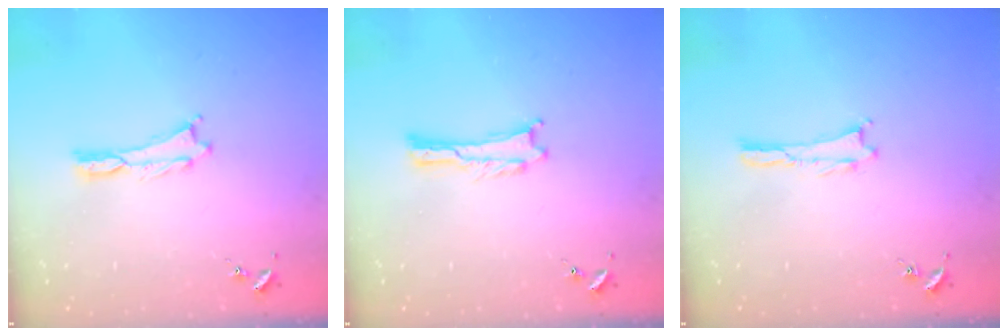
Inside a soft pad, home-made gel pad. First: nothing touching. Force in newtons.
{"total": 0.0}
{"total": 0.0}